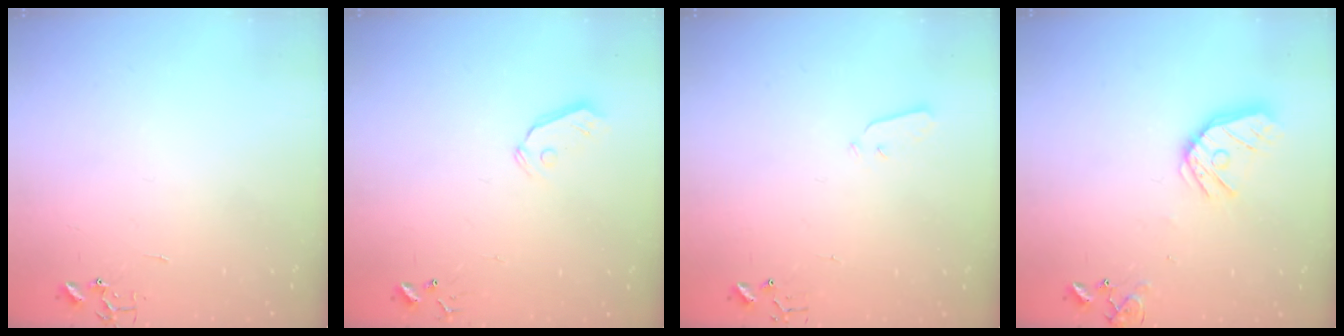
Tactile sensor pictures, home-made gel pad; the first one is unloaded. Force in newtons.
{"total": 5.8, "press": 5.8, "slide": 0.5}
{"total": 3.6, "press": 3.6, "slide": 0.2}
{"total": 14.4, "press": 14.3, "slide": 1.9}